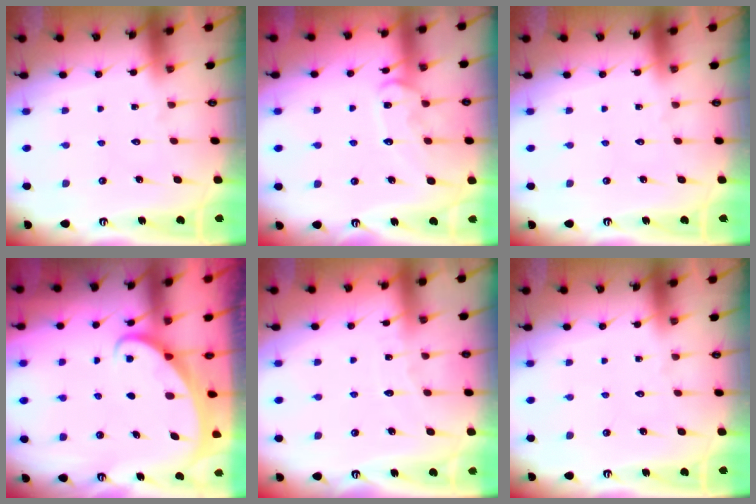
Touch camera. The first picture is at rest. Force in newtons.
{"total": 12.3, "press": 12.3, "slide": 0.9}
{"total": 0.0}
{"total": 1.9, "press": 1.9, "slide": 0.2}
{"total": 2.9, "press": 2.9, "slide": 0.3}
{"total": 0.0}